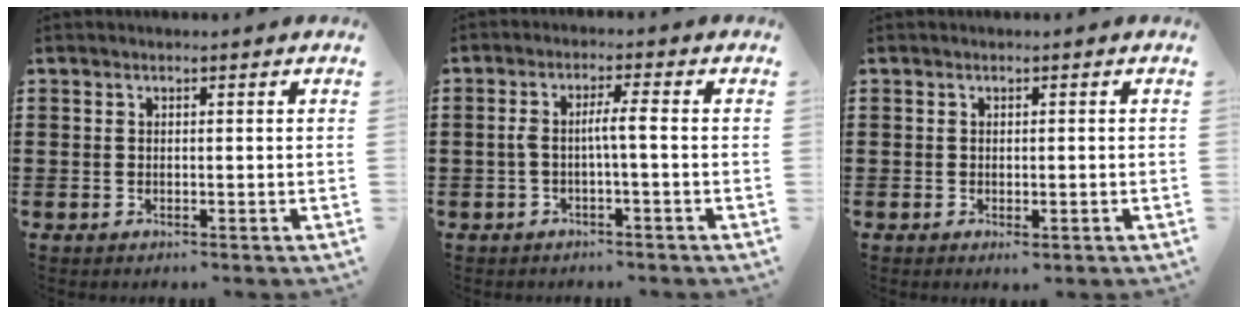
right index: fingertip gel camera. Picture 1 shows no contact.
{"total": 3.4, "force": [-0.6, 0.1, 3.3], "torque": [-0.072, -0.003, -0.017]}
{"total": 0.6, "force": [-0.4, 0.3, 0.4], "torque": [-0.009, -0.005, -0.006]}